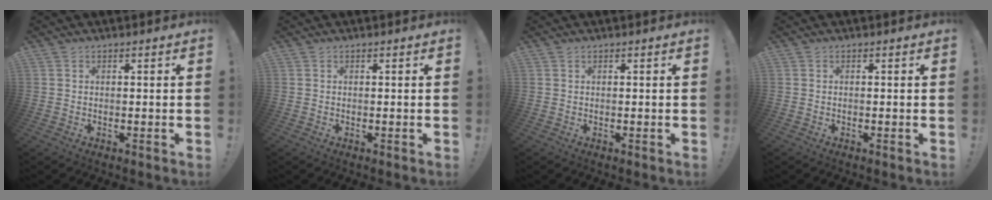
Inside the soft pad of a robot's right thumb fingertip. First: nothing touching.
{"total": 0.0}
{"total": 0.0}
{"total": 0.0}